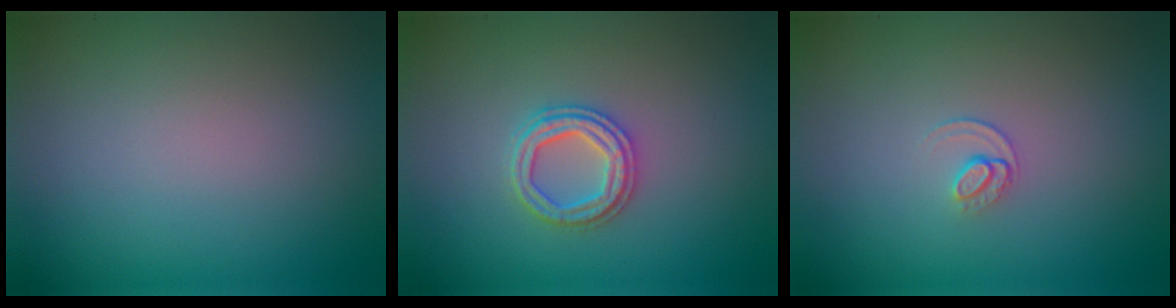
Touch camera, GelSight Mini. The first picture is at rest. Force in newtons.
{"total": 2.6, "press": 2.6, "slide": 0.5}
{"total": 1.0, "press": 0.6, "slide": 0.8}